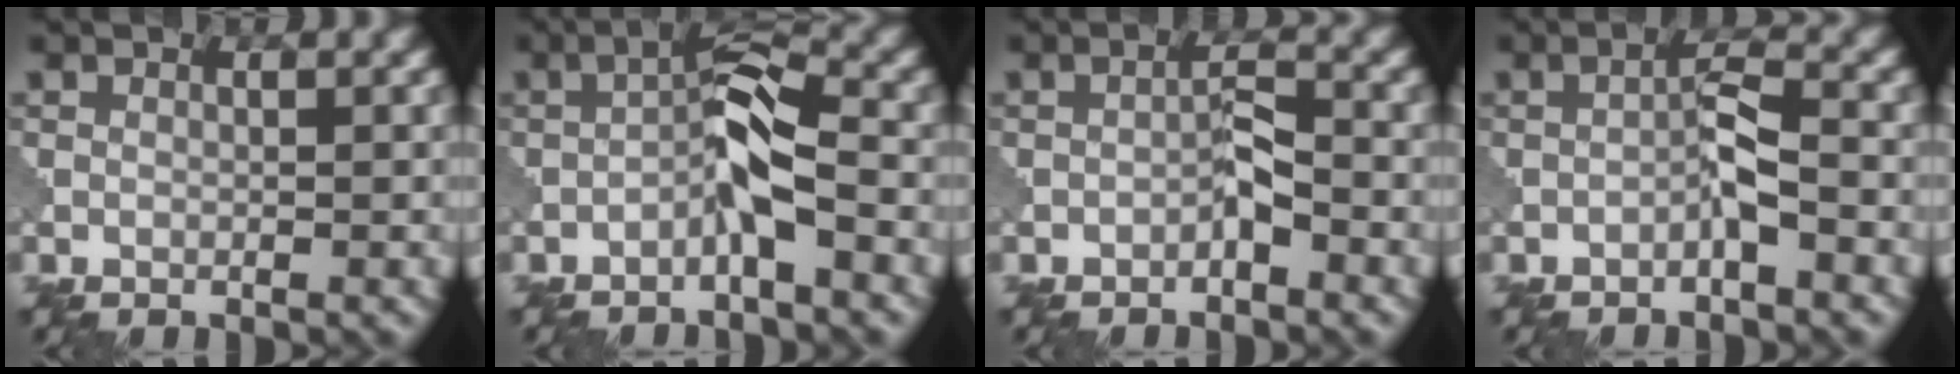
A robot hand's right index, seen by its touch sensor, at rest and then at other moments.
{"total": 4.0, "force": [-1.6, 0.6, 3.6], "torque": [-0.067, 0.017, -0.036]}
{"total": 1.8, "force": [-1.0, 0.4, 1.4], "torque": [-0.026, 0.008, -0.020]}
{"total": 2.3, "force": [-1.1, 0.3, 2.0], "torque": [-0.037, 0.013, -0.024]}